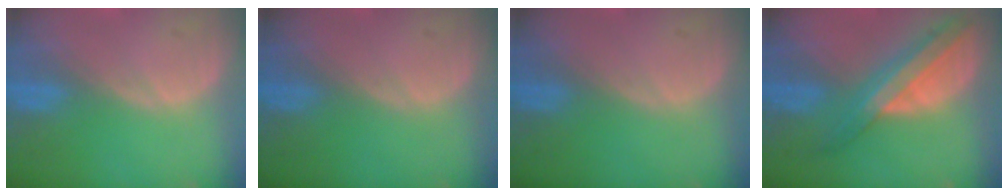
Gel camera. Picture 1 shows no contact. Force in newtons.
{"total": 0.0}
{"total": 0.0}
{"total": 8.3, "press": 7.0, "slide": 4.4}